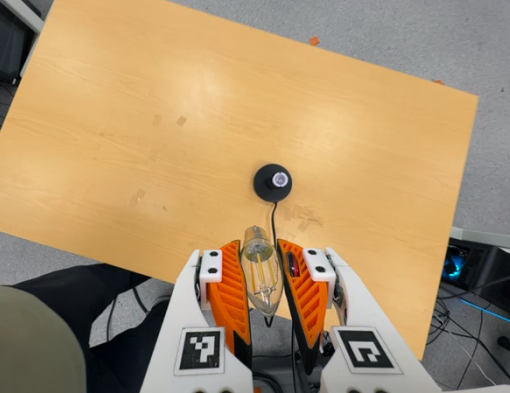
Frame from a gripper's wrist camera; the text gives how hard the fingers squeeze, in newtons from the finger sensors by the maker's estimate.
{"total": 19.2, "left": 20.3, "right": 18.0}